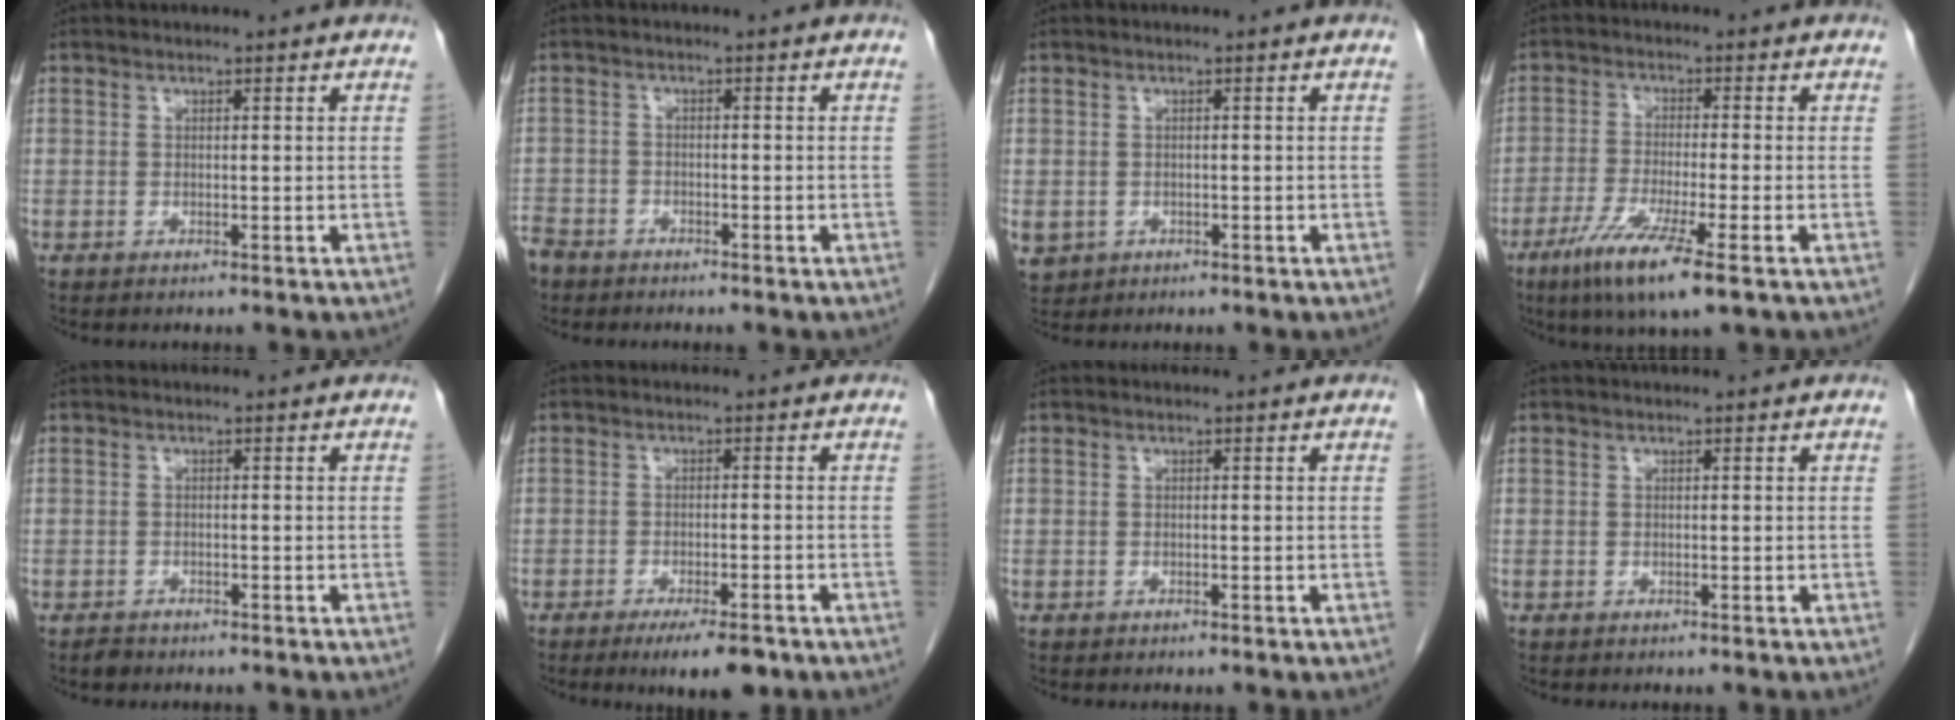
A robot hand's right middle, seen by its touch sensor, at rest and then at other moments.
{"total": 5.1, "force": [-4.2, 2.6, 1.0], "torque": [-0.024, -0.003, -0.081]}
{"total": 4.6, "force": [-1.8, 4.0, 1.4], "torque": [-0.036, -0.003, -0.021]}
{"total": 9.3, "force": [-5.2, 0.1, 7.7], "torque": [-0.152, -0.028, -0.092]}
{"total": 1.3, "force": [-1.1, 0.6, 0.3], "torque": [-0.012, -0.001, -0.017]}
{"total": 6.3, "force": [-4.4, 1.5, 4.3], "torque": [-0.058, -0.009, -0.063]}
{"total": 0.0}
{"total": 0.0}